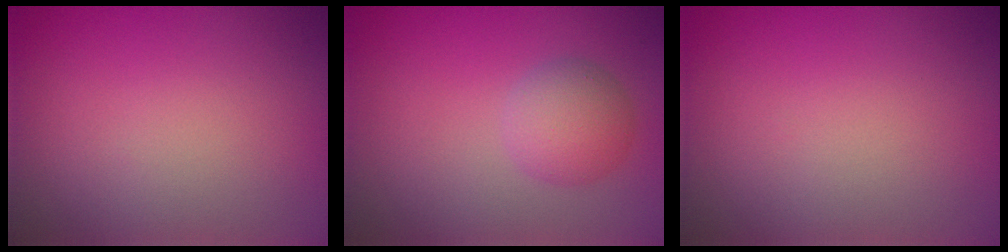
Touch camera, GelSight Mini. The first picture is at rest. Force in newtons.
{"total": 2.9, "press": 2.9, "slide": 0.0}
{"total": 0.0}